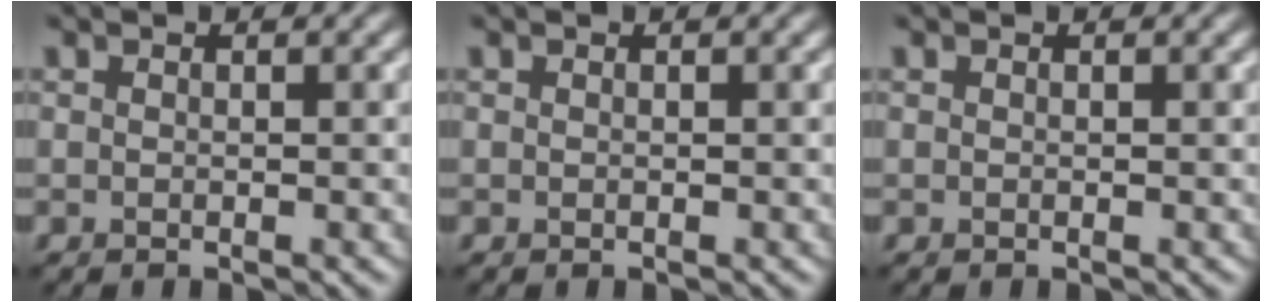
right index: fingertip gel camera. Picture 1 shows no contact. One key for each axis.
{"total": 0.0}
{"total": 0.0}